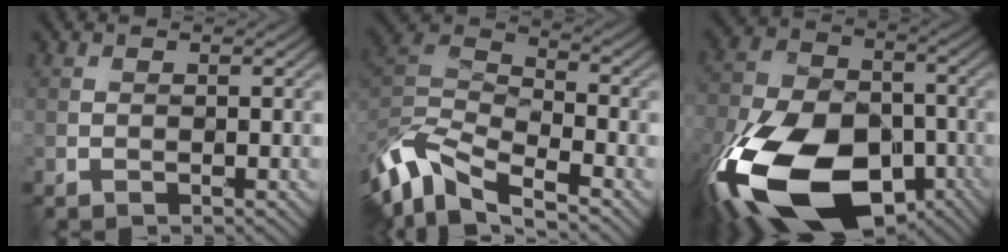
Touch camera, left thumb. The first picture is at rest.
{"total": 11.0, "force": [-6.3, 4.6, 7.9], "torque": [-0.177, -0.006, -0.127]}
{"total": 21.4, "force": [-9.9, 12.9, 13.9], "torque": [-0.333, -0.053, -0.161]}